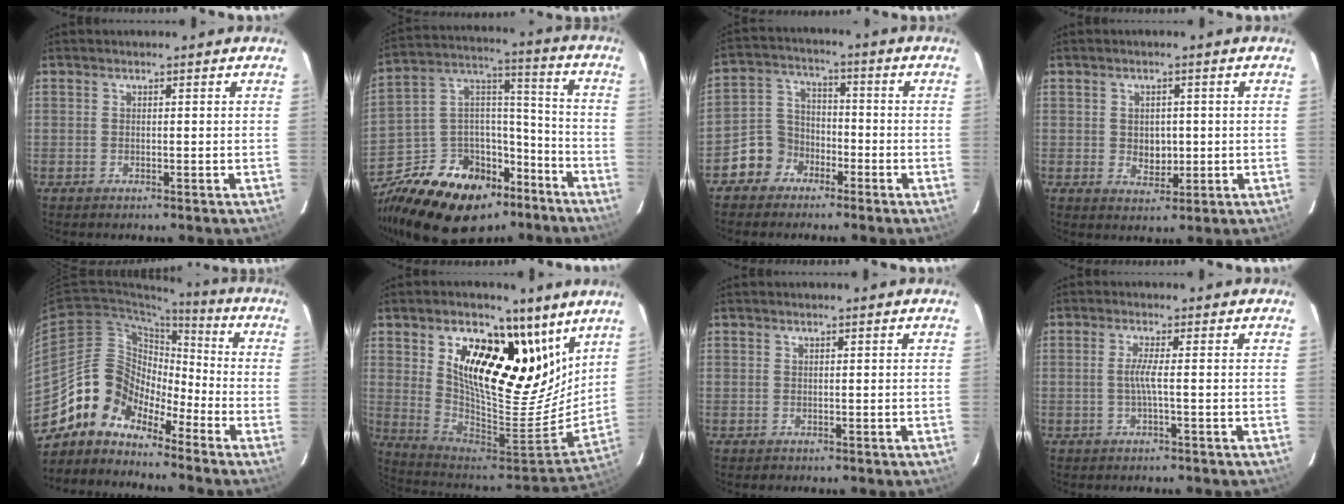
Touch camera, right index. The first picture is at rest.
{"total": 23.2, "force": [-15.6, 13.7, 10.4], "torque": [-0.220, 0.063, -0.233]}
{"total": 7.4, "force": [-4.4, 5.8, 0.9], "torque": [-0.024, 0.037, -0.086]}
{"total": 4.0, "force": [-0.1, 3.2, 2.4], "torque": [-0.037, -0.002, 0.004]}
{"total": 10.6, "force": [-7.8, 6.8, 2.1], "torque": [-0.038, 0.041, -0.168]}
{"total": 25.7, "force": [13.3, 12.7, 18.0], "torque": [-0.306, -0.015, 0.232]}
{"total": 0.6, "force": [0.0, 0.5, -0.1], "torque": [0.004, 0.005, 0.003]}
{"total": 2.3, "force": [-0.5, -0.6, 2.1], "torque": [-0.045, -0.003, -0.010]}